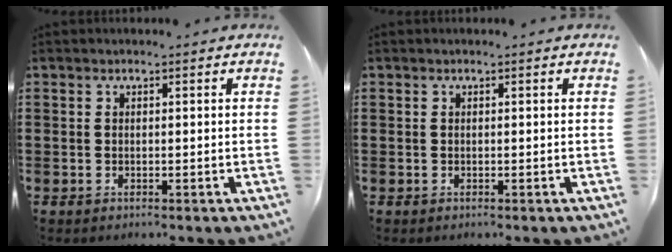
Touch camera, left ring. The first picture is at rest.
{"total": 0.0}